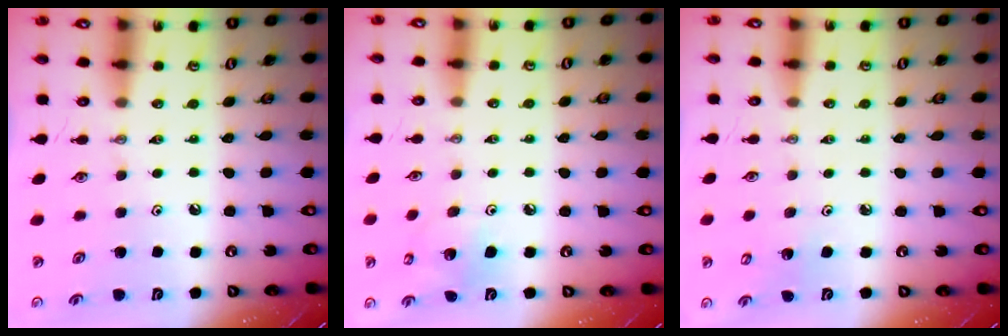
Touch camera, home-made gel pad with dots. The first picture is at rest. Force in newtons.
{"total": 5.5, "press": 5.5, "slide": 0.3}
{"total": 2.5, "press": 2.5, "slide": 0.2}